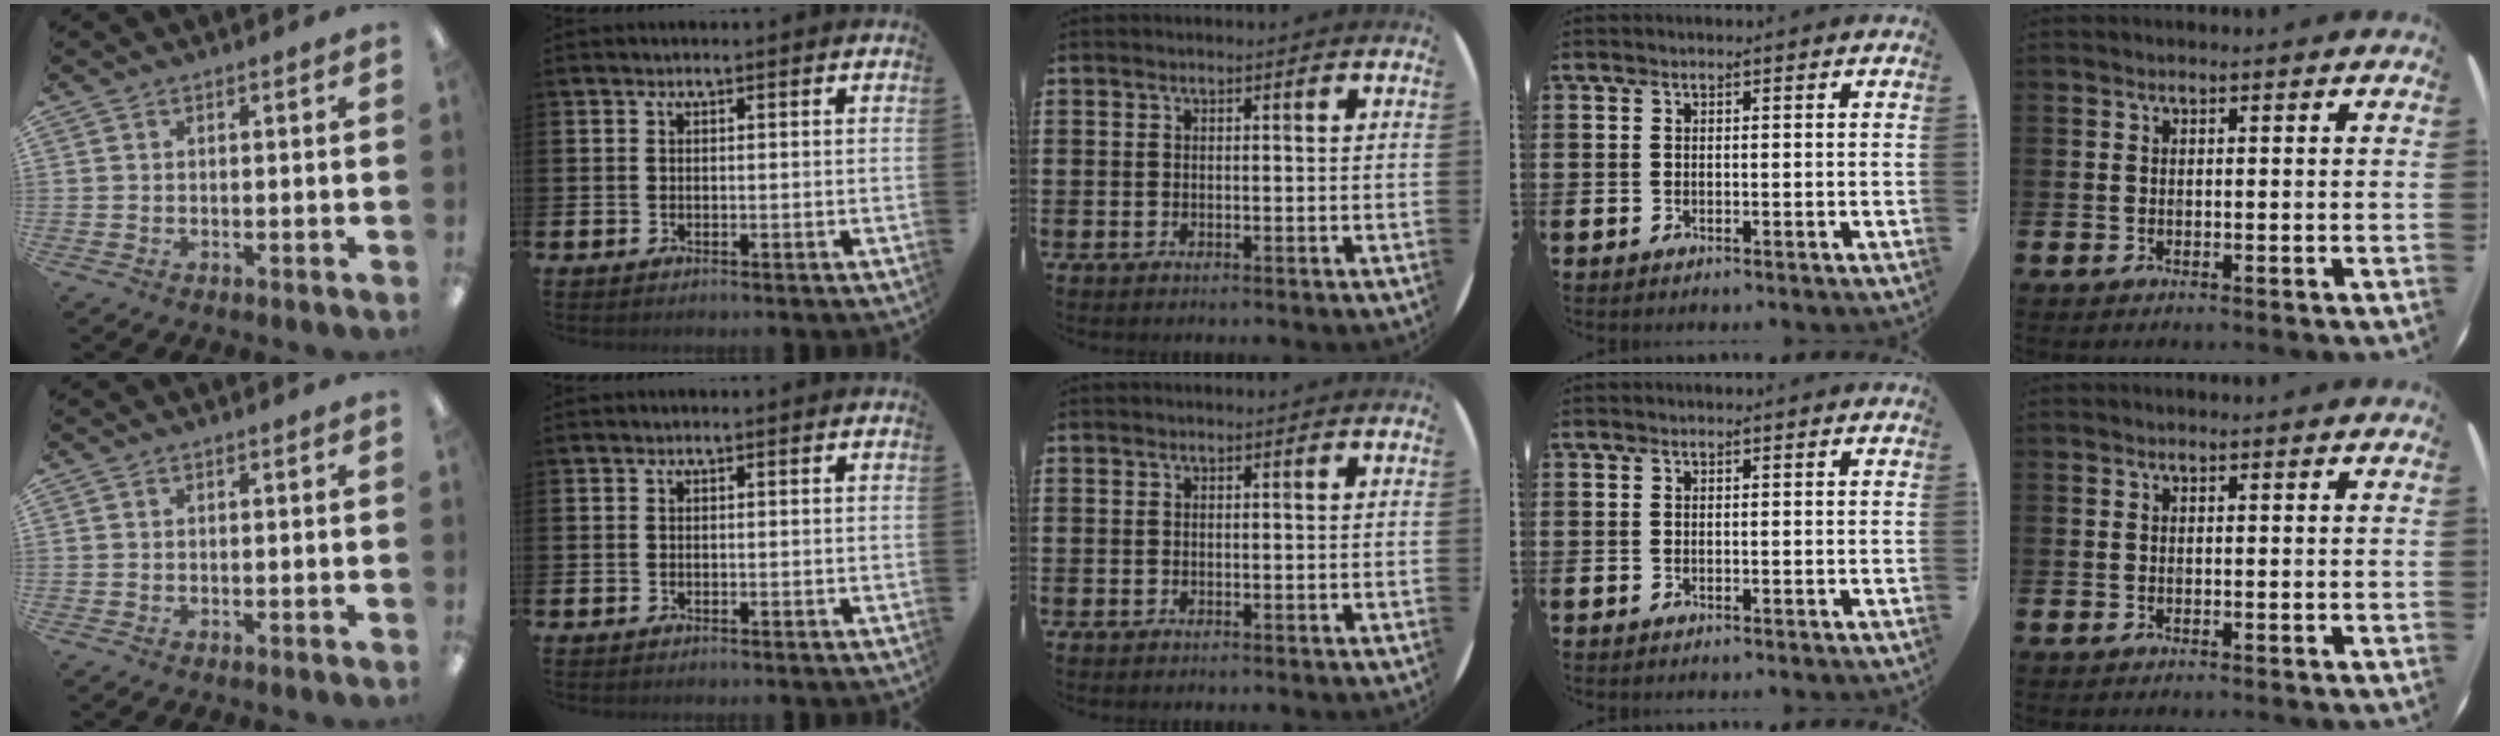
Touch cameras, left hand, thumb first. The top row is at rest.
{}